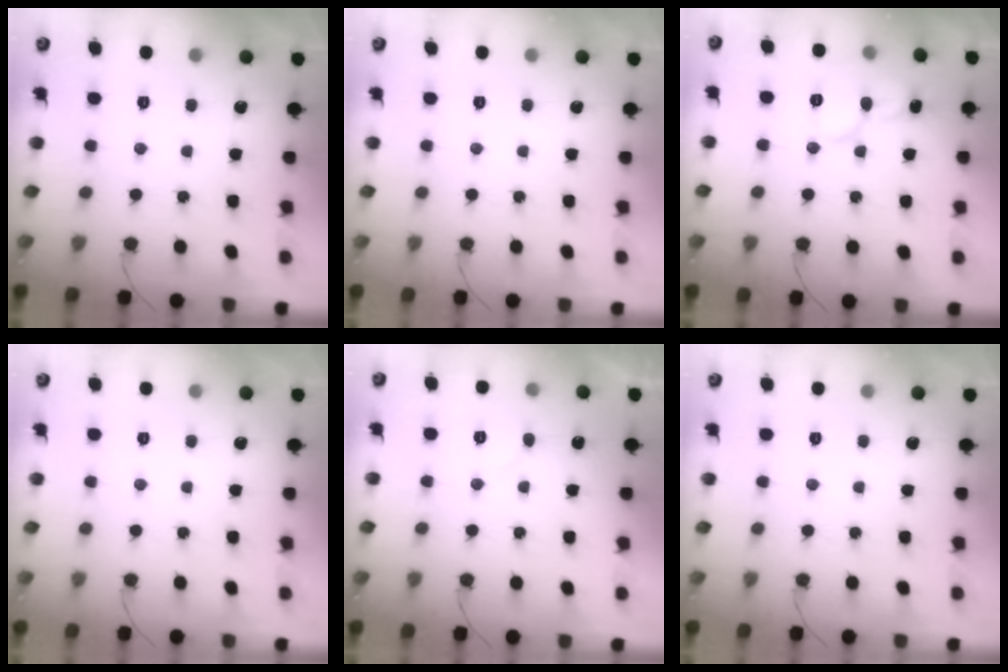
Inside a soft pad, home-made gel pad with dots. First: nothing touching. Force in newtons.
{"total": 0.0}
{"total": 8.9, "press": 8.8, "slide": 1.1}
{"total": 0.0}
{"total": 4.9, "press": 4.9, "slide": 0.5}
{"total": 0.0}